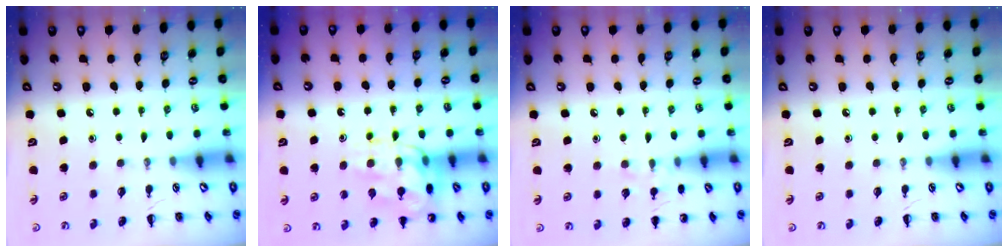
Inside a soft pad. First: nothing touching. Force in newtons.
{"total": 14.5, "press": 14.4, "slide": 1.6}
{"total": 6.7, "press": 6.4, "slide": 2.0}
{"total": 0.0}